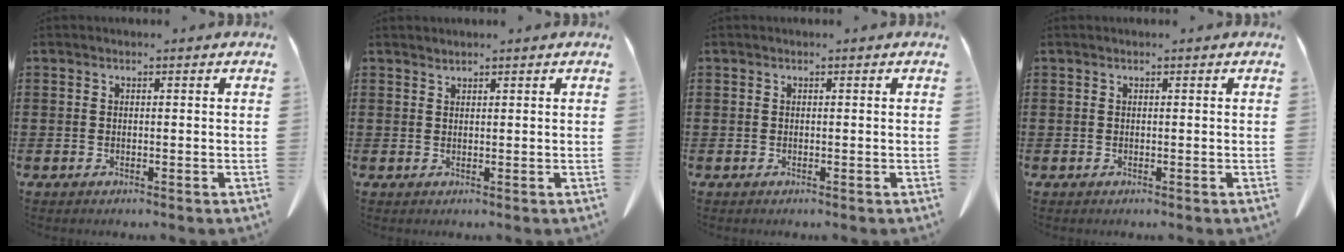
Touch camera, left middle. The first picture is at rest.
{"total": 0.9, "force": [0.9, 0.0, 0.1], "torque": [-0.004, -0.003, 0.019]}
{"total": 0.0}
{"total": 0.0}